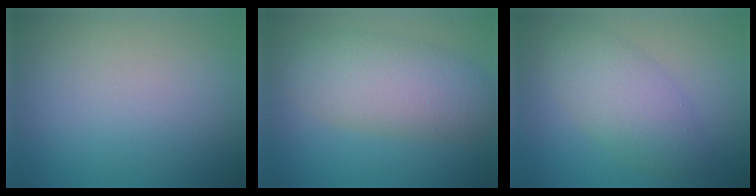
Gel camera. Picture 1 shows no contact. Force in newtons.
{"total": 5.8, "press": 5.8, "slide": 0.1}
{"total": 4.4, "press": 4.4, "slide": 0.1}